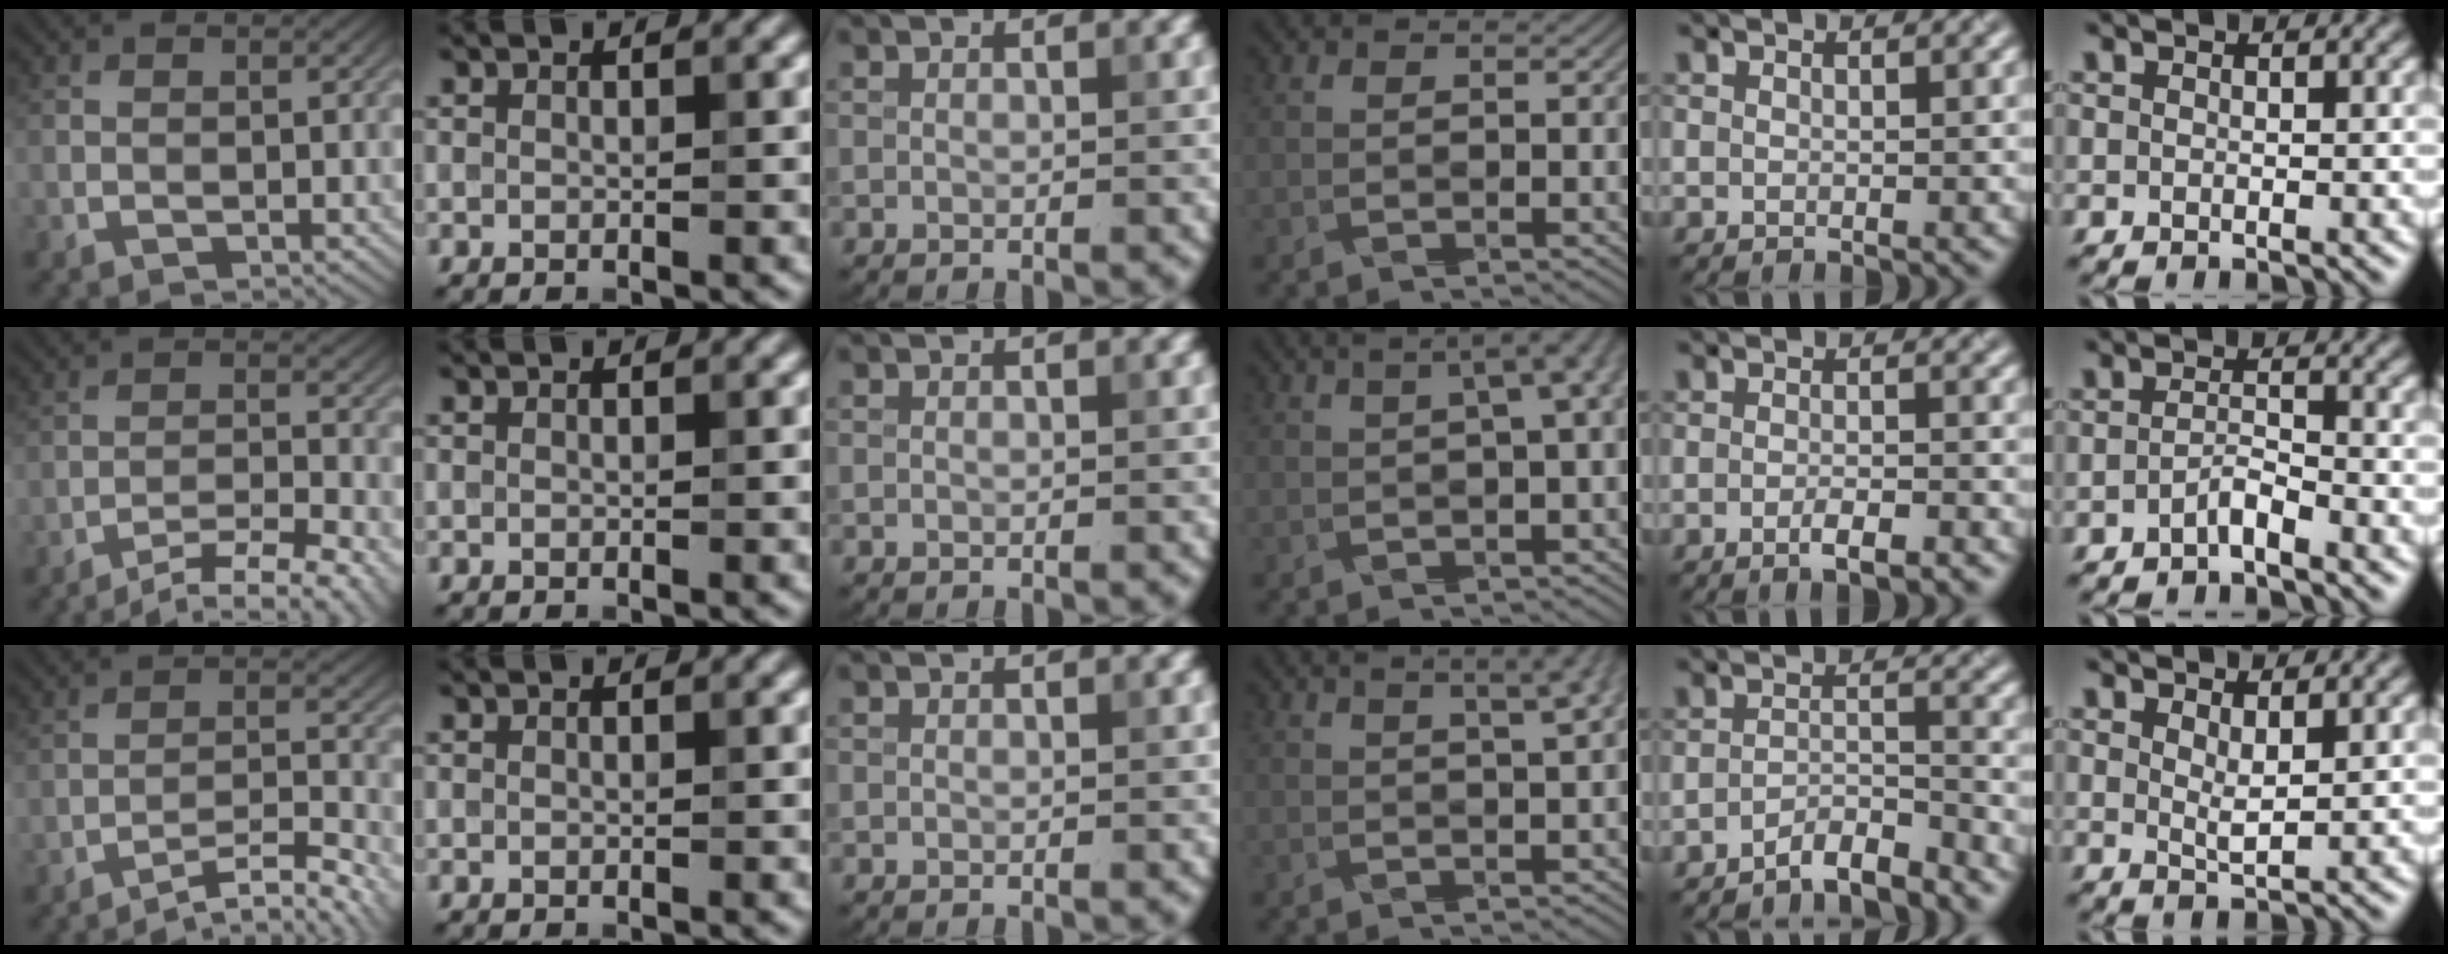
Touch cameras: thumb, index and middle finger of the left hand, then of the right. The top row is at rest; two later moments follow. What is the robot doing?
{"motion": "pour", "object": "sugar"}